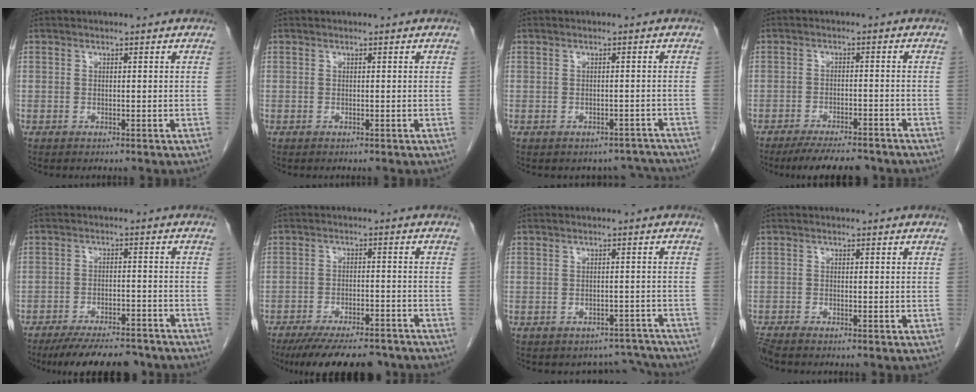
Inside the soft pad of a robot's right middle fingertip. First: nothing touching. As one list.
[{"total": 0.0}, {"total": 4.6, "force": [-4.0, 2.1, -0.3], "torque": [0.015, 0.019, -0.040]}, {"total": 9.1, "force": [-8.1, 1.8, 3.8], "torque": [-0.056, -0.010, -0.118]}, {"total": 13.1, "force": [-11.6, 2.8, 5.5], "torque": [-0.085, -0.007, -0.161]}, {"total": 15.1, "force": [-12.9, 3.5, 7.0], "torque": [-0.119, -0.016, -0.182]}, {"total": 5.6, "force": [-5.2, 2.0, -1.0], "torque": [0.025, 0.027, -0.052]}, {"total": 1.6, "force": [-1.5, -0.2, 0.5], "torque": [-0.016, -0.005, -0.032]}]